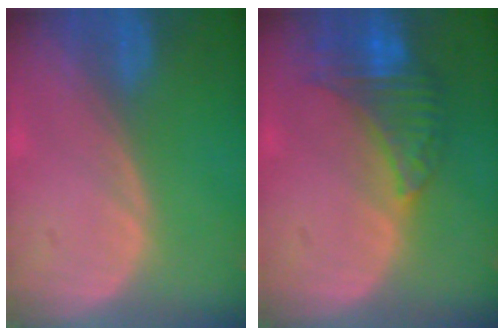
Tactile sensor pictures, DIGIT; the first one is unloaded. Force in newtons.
{"total": 8.1, "press": 7.1, "slide": 3.8}